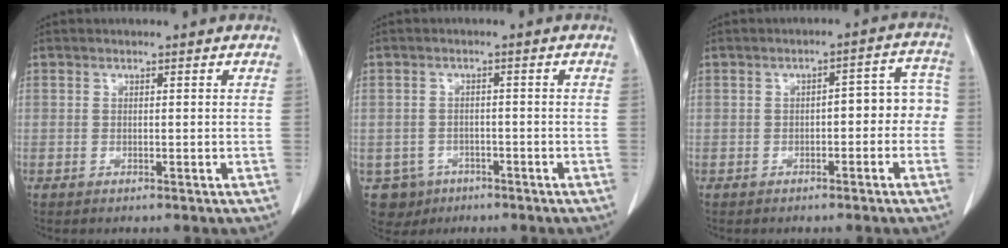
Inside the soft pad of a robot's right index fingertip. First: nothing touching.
{"total": 5.1, "force": [-2.6, 4.4, 0.3], "torque": [-0.003, 0.009, -0.036]}
{"total": 6.2, "force": [-1.3, 2.8, 5.4], "torque": [-0.058, 0.041, -0.015]}